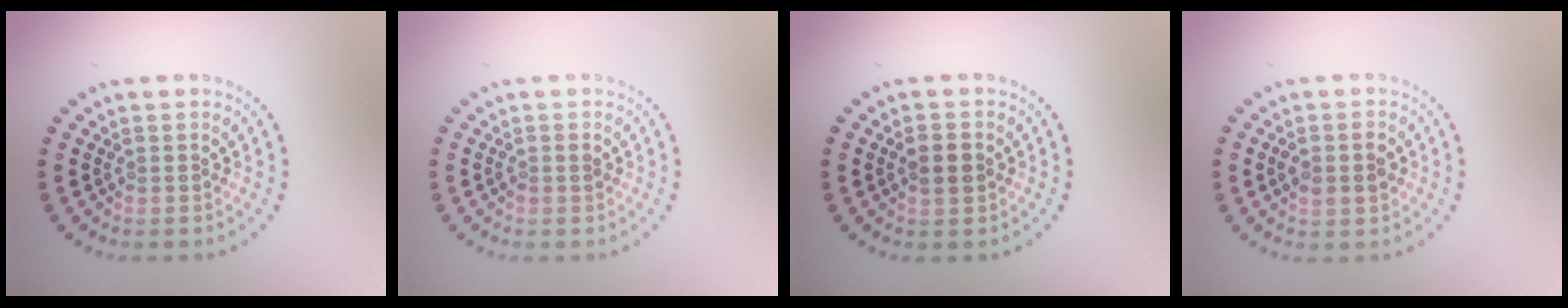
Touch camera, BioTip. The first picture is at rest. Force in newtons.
{"total": 0.7, "press": 0.7, "slide": 0.1}
{"total": 2.0, "press": 2.0, "slide": 0.1}
{"total": 2.3, "press": 2.3, "slide": 0.1}